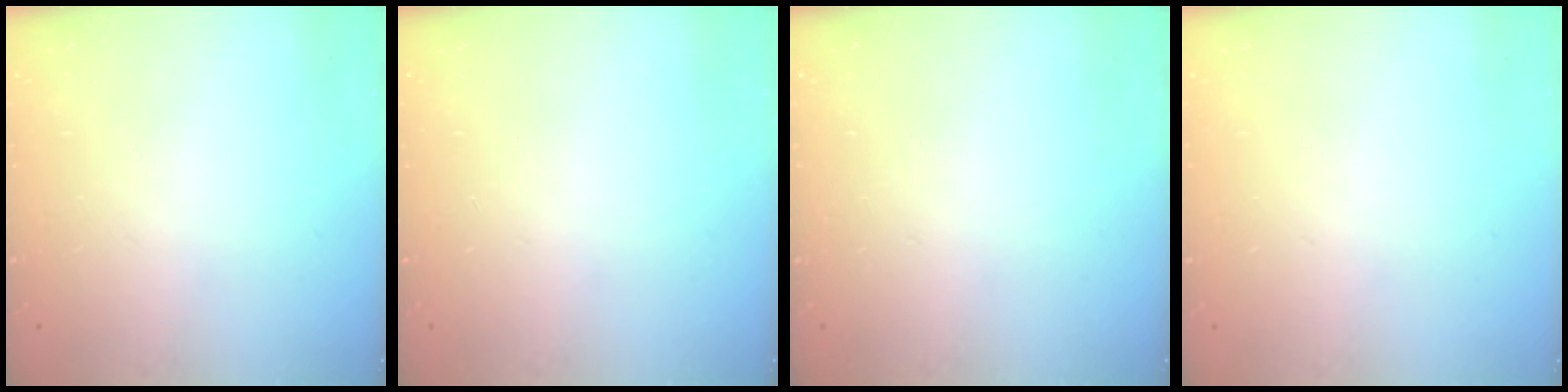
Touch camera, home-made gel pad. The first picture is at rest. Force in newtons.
{"total": 0.0}
{"total": 0.0}
{"total": 0.0}